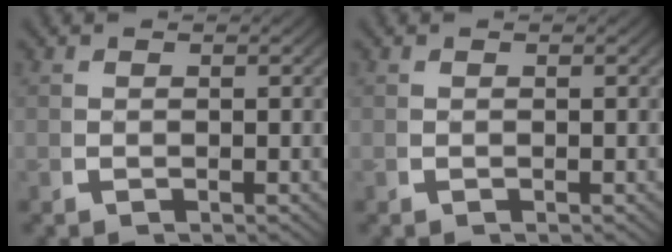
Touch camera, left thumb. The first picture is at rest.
{"total": 0.0}